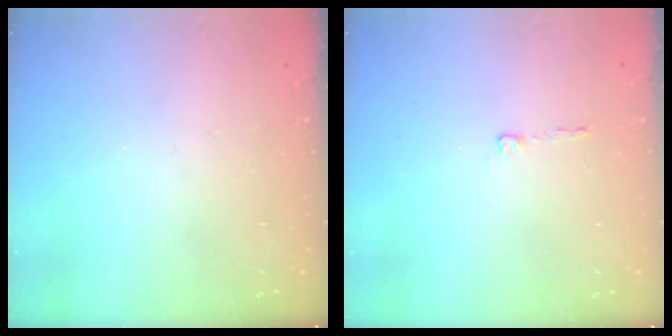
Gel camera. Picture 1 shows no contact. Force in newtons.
{"total": 2.3, "press": 2.3, "slide": 0.2}